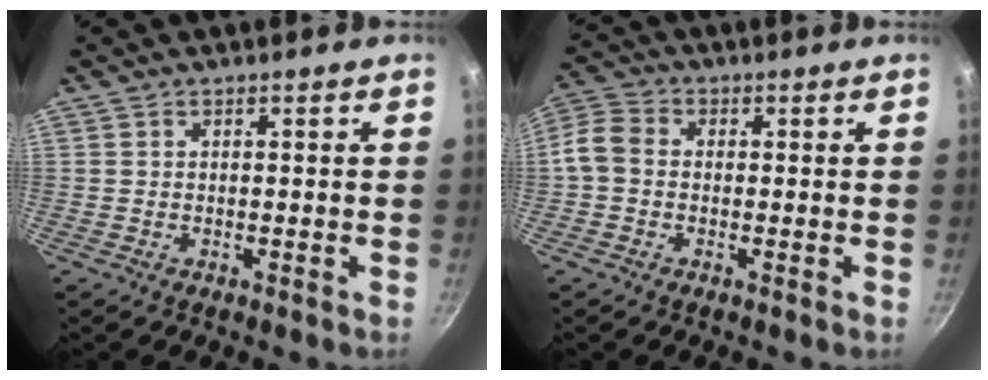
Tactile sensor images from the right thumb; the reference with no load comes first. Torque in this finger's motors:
{"motor_torque": [0.00, 0.08, 0.21, -0.23, 0.05]}